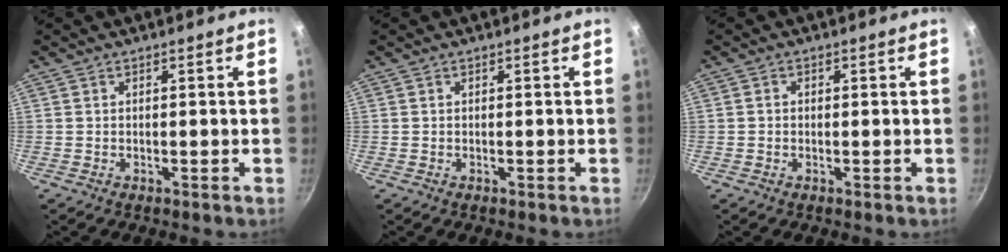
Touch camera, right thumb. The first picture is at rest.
{"total": 0.0}
{"total": 0.9, "force": [-0.1, 0.8, 0.4], "torque": [-0.007, 0.005, -0.002]}